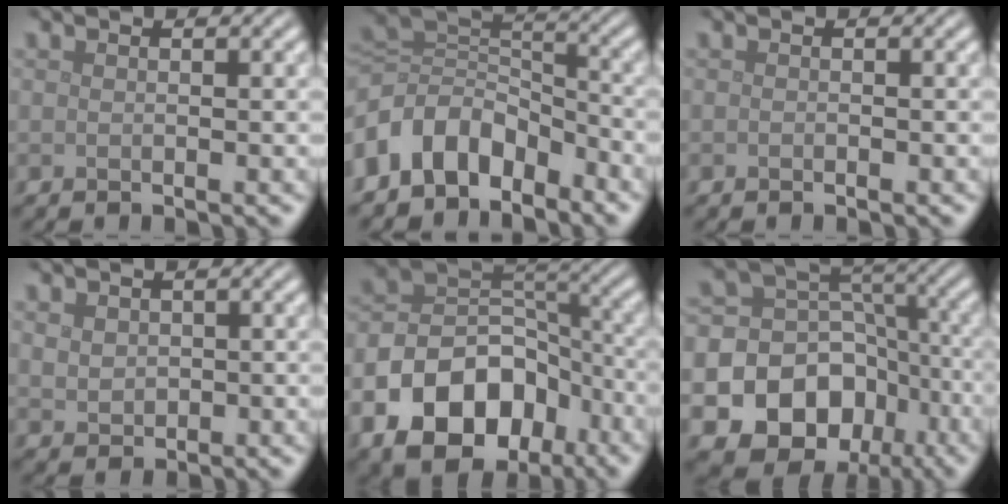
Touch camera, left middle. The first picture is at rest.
{"total": 7.5, "force": [-4.4, 4.8, 3.6], "torque": [-0.053, 0.005, -0.096]}
{"total": 0.0}
{"total": 1.8, "force": [0.4, 1.5, 0.8], "torque": [-0.017, -0.005, 0.012]}
{"total": 11.1, "force": [-5.6, 7.5, 6.1], "torque": [-0.109, 0.002, -0.104]}
{"total": 18.3, "force": [-8.5, 15.1, 5.8], "torque": [-0.111, -0.035, -0.133]}